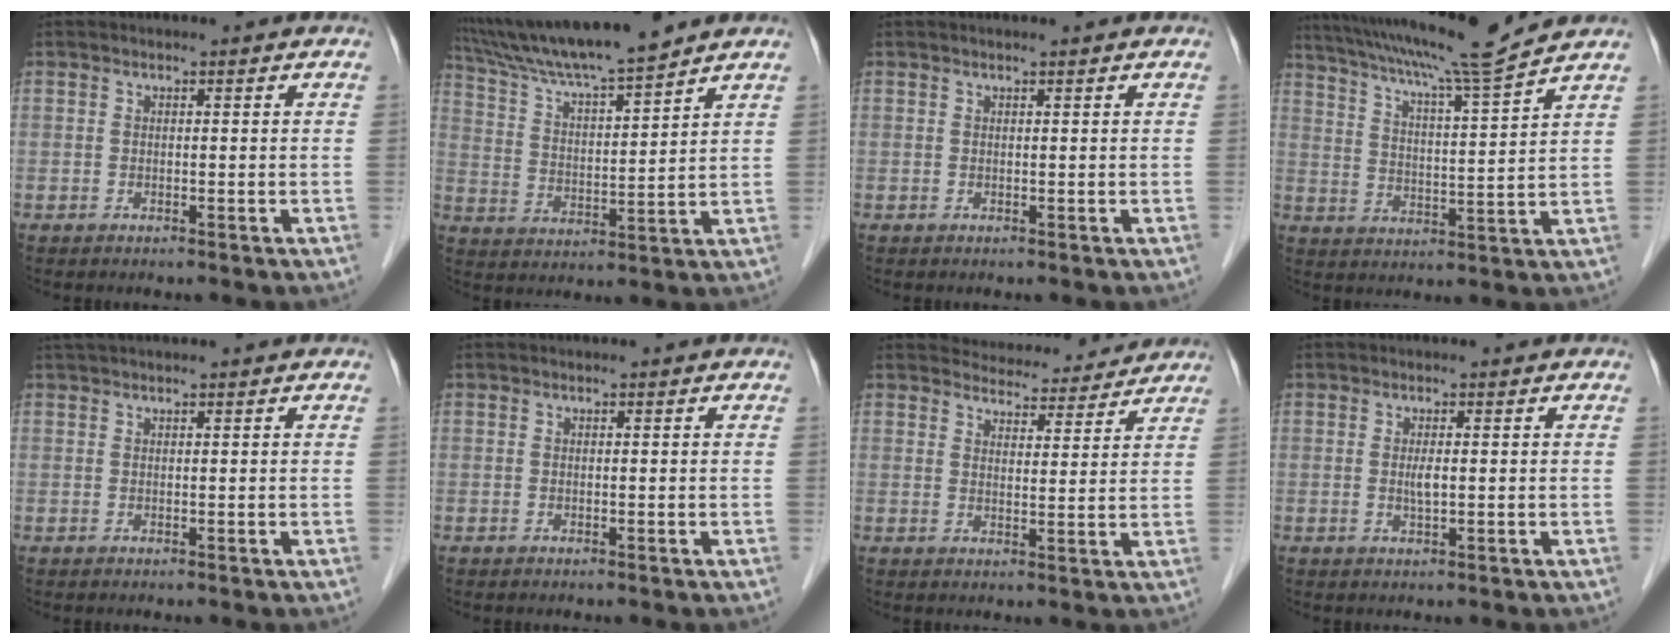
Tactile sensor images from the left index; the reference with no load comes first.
{"total": 10.8, "force": [9.6, -0.5, 4.8], "torque": [-0.089, 0.023, 0.167]}
{"total": 0.7, "force": [0.6, -0.1, 0.4], "torque": [-0.008, 0.005, 0.012]}
{"total": 13.8, "force": [12.2, -1.8, 6.3], "torque": [-0.116, -0.008, 0.190]}
{"total": 3.3, "force": [2.9, -0.1, 1.6], "torque": [-0.019, 0.035, 0.049]}
{"total": 0.0}
{"total": 8.9, "force": [8.6, 2.0, 0.8], "torque": [-0.002, 0.005, 0.105]}
{"total": 1.6, "force": [0.1, 0.2, 1.6], "torque": [-0.033, -0.002, 0.002]}